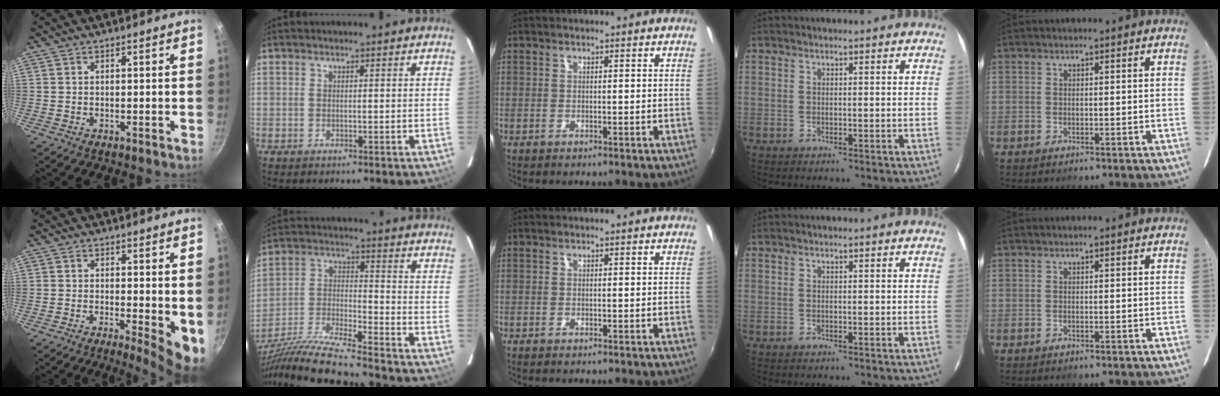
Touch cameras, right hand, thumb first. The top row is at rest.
{"thumb": {"total": 7.1, "force": [-0.3, 2.4, 6.6], "torque": [-0.078, -0.015, -0.003]}, "index": {"total": 20.2, "force": [-17.6, 0.6, 9.9], "torque": [-0.194, -0.040, -0.312]}}